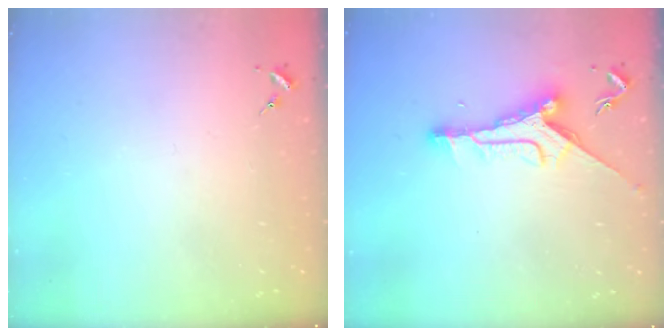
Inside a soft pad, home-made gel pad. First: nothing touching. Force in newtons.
{"total": 9.8, "press": 9.8, "slide": 0.1}